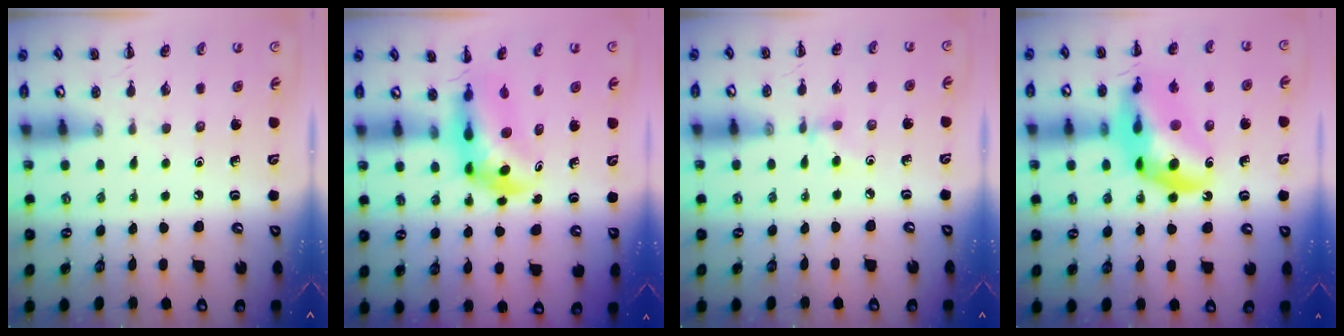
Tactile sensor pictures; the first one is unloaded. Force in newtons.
{"total": 5.5, "press": 5.3, "slide": 1.6}
{"total": 3.0, "press": 2.9, "slide": 1.0}
{"total": 19.0, "press": 18.5, "slide": 4.2}